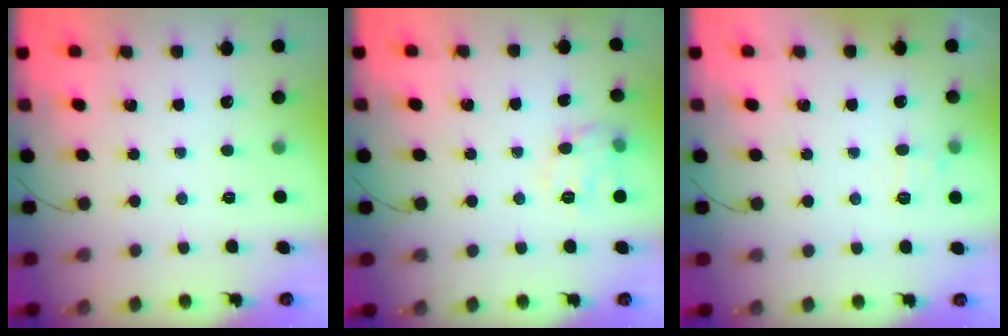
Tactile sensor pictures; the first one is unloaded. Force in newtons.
{"total": 10.0, "press": 9.9, "slide": 1.2}
{"total": 6.2, "press": 5.9, "slide": 1.8}